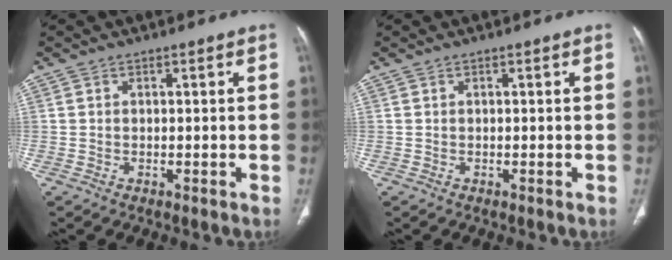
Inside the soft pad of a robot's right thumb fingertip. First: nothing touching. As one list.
[{"total": 0.0}]